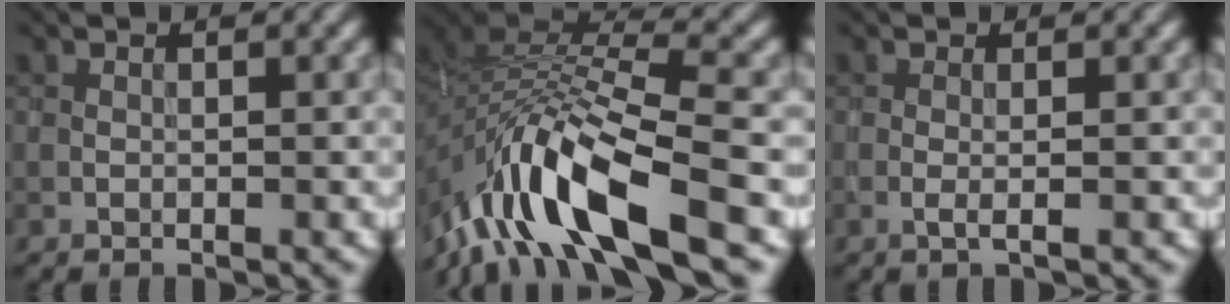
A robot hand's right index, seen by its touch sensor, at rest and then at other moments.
{"total": 11.3, "force": [-6.2, 3.5, 8.7], "torque": [-0.167, 0.012, -0.115]}
{"total": 1.0, "force": [-0.2, 0.1, 1.0], "torque": [-0.021, -0.003, -0.004]}